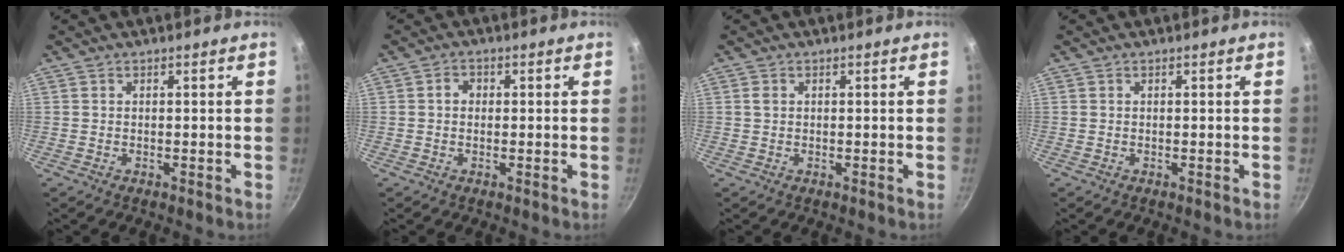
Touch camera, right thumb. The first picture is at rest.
{"total": 2.0, "force": [0.1, 1.7, 1.1], "torque": [-0.011, 0.005, 0.000]}
{"total": 0.9, "force": [0.2, 0.8, 0.5], "torque": [-0.008, 0.001, 0.002]}
{"total": 0.0}